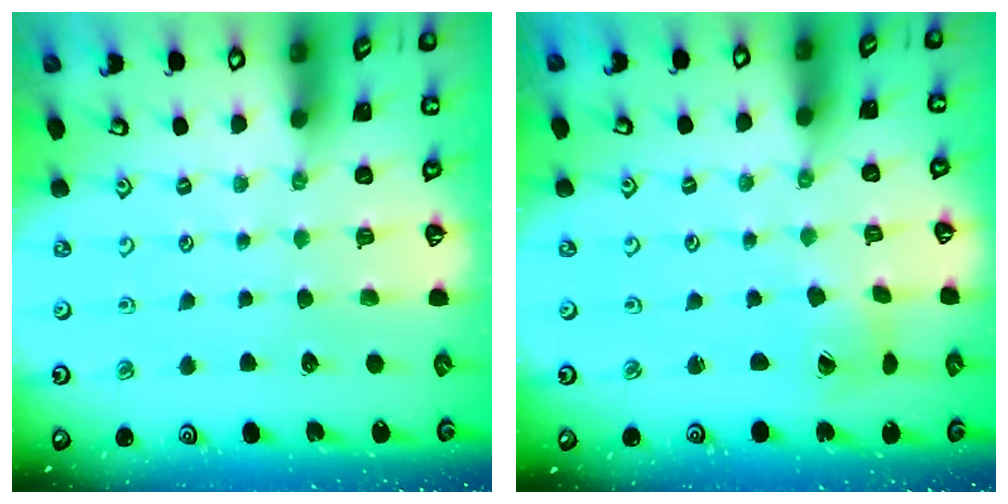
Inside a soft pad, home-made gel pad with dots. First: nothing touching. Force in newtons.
{"total": 2.0, "press": 2.0, "slide": 0.4}